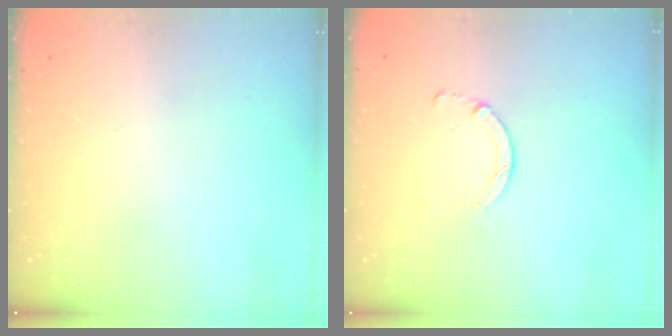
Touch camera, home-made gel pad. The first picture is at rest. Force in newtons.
{"total": 1.8, "press": 1.8, "slide": 0.2}